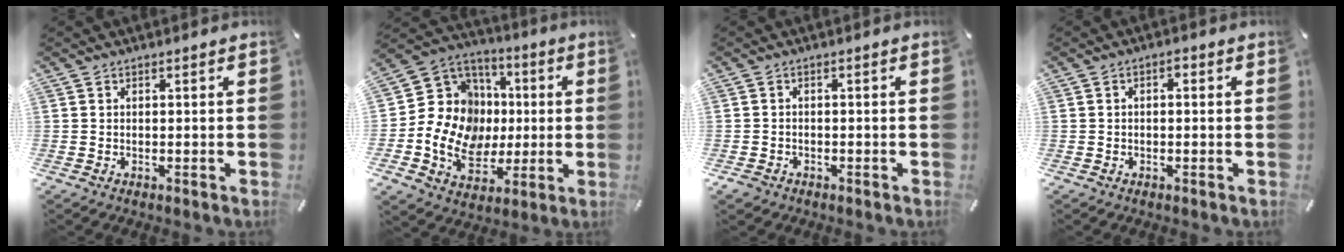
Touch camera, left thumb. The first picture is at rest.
{"total": 14.8, "force": [-1.8, 13.5, 5.9], "torque": [-0.127, -0.004, -0.019]}
{"total": 1.8, "force": [-1.1, 1.3, 0.2], "torque": [-0.002, 0.007, -0.024]}
{"total": 1.1, "force": [-0.4, 0.6, 0.8], "torque": [-0.018, 0.008, -0.010]}